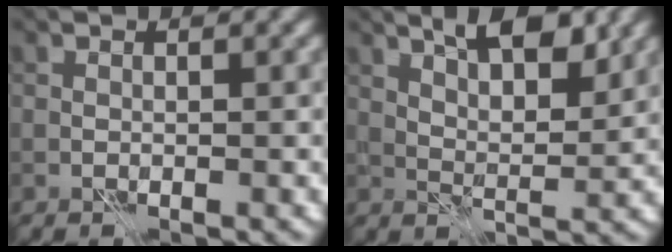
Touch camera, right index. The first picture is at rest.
{"total": 6.1, "force": [3.9, 2.1, 4.2], "torque": [-0.055, 0.004, 0.060]}